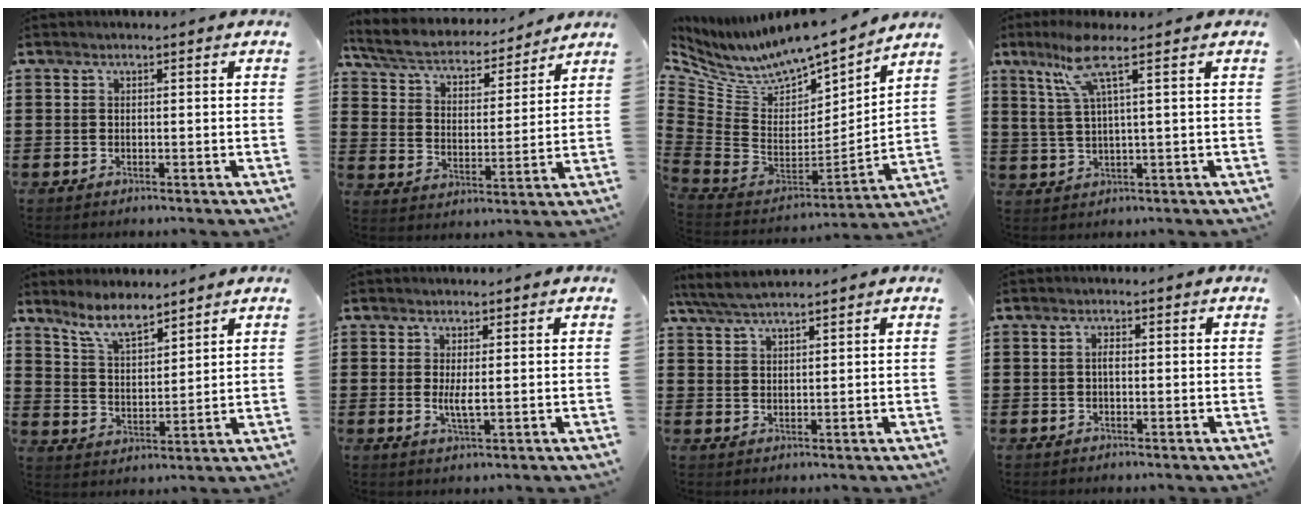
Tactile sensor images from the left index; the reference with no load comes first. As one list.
[{"total": 5.7, "force": [5.2, 1.2, 2.0], "torque": [-0.064, -0.032, 0.087]}, {"total": 7.8, "force": [7.0, 2.6, 2.5], "torque": [-0.089, -0.066, 0.121]}, {"total": 6.9, "force": [3.4, -0.1, 5.9], "torque": [-0.140, -0.005, 0.054]}, {"total": 6.8, "force": [5.9, 1.6, 3.0], "torque": [-0.077, -0.016, 0.109]}, {"total": 2.9, "force": [0.2, 0.5, 2.9], "torque": [-0.052, -0.003, 0.004]}, {"total": 3.9, "force": [3.5, 0.9, 1.6], "torque": [-0.042, -0.003, 0.066]}, {"total": 1.4, "force": [0.1, 0.6, 1.2], "torque": [-0.024, 0.003, 0.001]}]